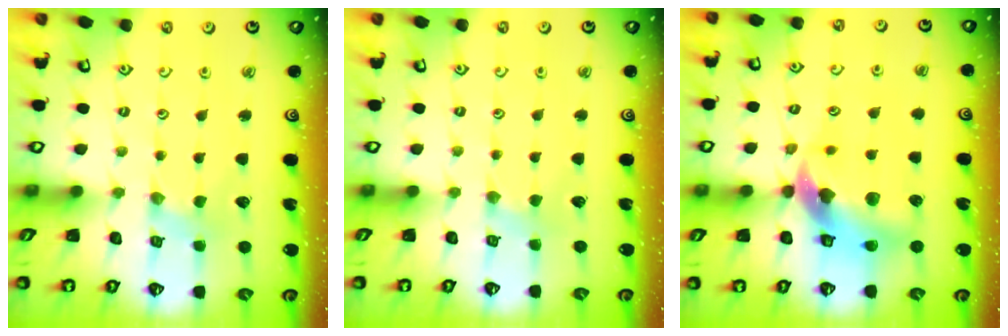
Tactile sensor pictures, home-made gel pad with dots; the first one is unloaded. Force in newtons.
{"total": 1.4, "press": 1.4, "slide": 0.3}
{"total": 13.0, "press": 12.9, "slide": 1.8}